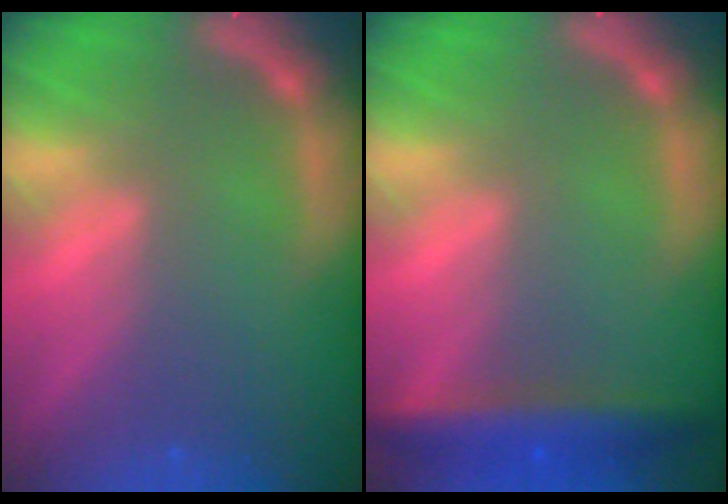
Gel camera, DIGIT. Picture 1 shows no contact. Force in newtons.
{"total": 5.0}